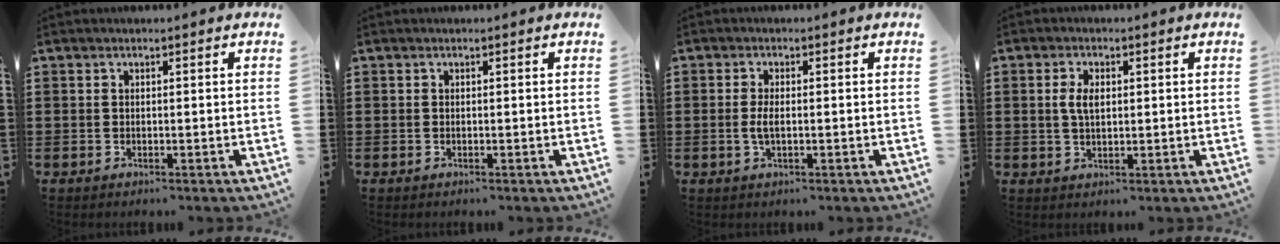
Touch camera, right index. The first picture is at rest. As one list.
[{"total": 0.0}, {"total": 2.4, "force": [-0.2, 0.9, 2.2], "torque": [-0.056, -0.004, -0.009]}, {"total": 3.4, "force": [0.5, 1.8, 2.9], "torque": [-0.060, 0.010, 0.006]}]